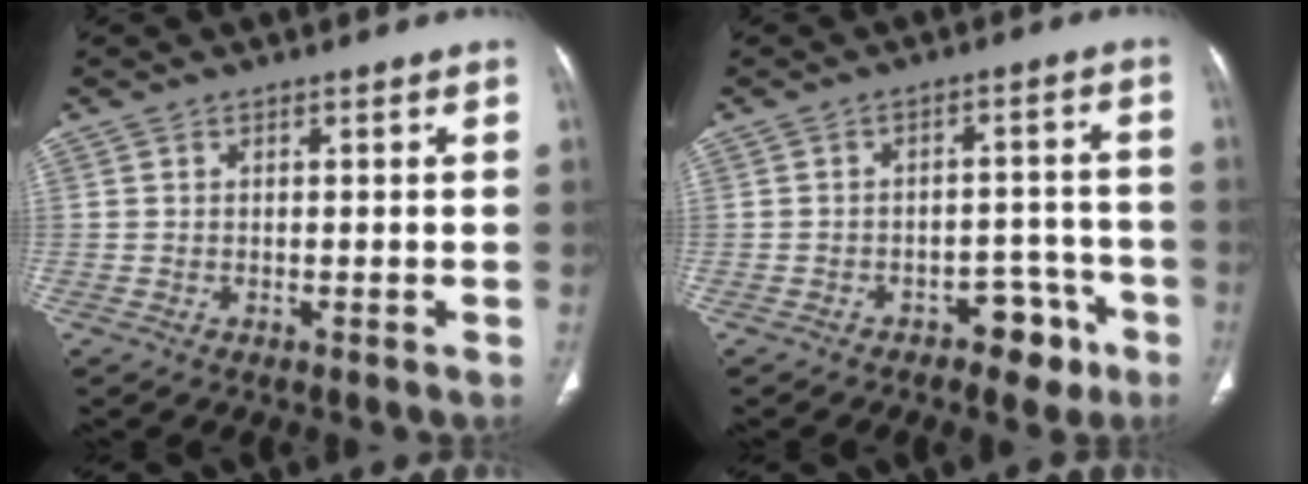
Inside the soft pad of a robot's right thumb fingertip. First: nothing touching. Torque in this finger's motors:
{"motor_torque": [2.69, 2.32, 0.19, -0.60, 0.02]}